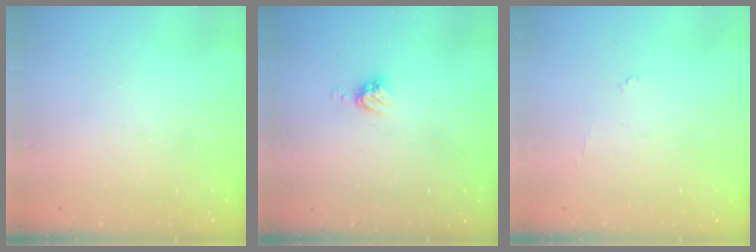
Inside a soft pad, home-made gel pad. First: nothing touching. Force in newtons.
{"total": 4.0, "press": 4.0, "slide": 0.5}
{"total": 3.9, "press": 3.9, "slide": 0.3}